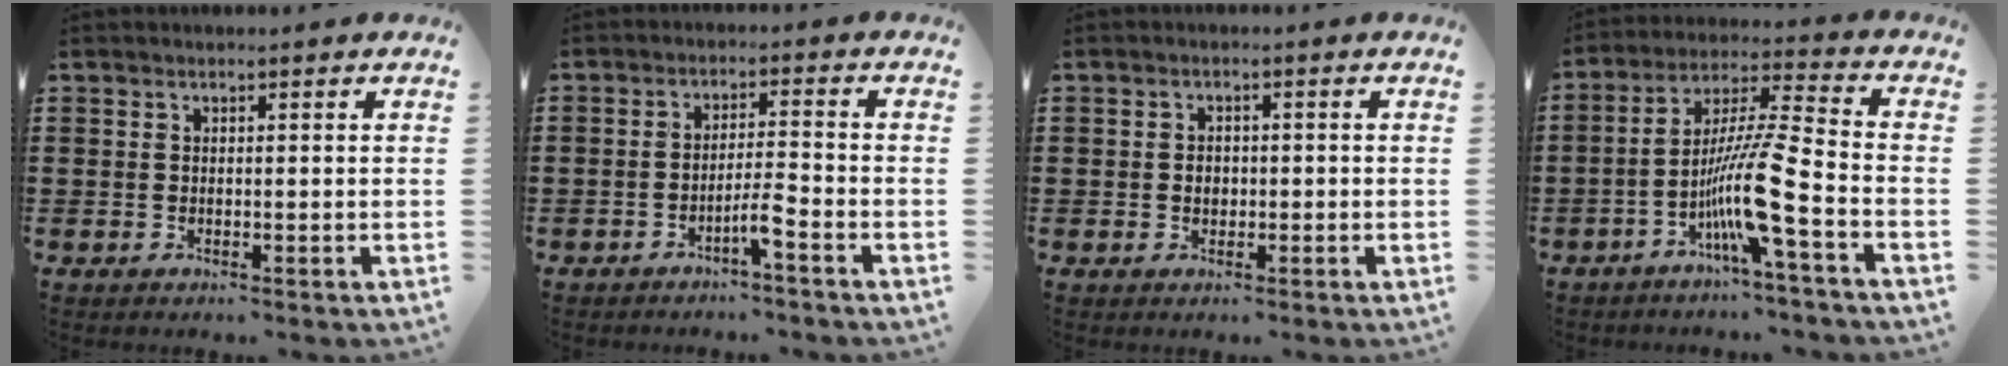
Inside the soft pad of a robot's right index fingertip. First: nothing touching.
{"total": 3.8, "force": [-2.4, 0.0, 2.9], "torque": [-0.058, -0.002, -0.048]}
{"total": 1.8, "force": [-0.4, 1.3, 1.2], "torque": [-0.027, 0.004, -0.009]}
{"total": 11.0, "force": [-5.1, -0.1, 9.8], "torque": [-0.199, -0.014, -0.105]}